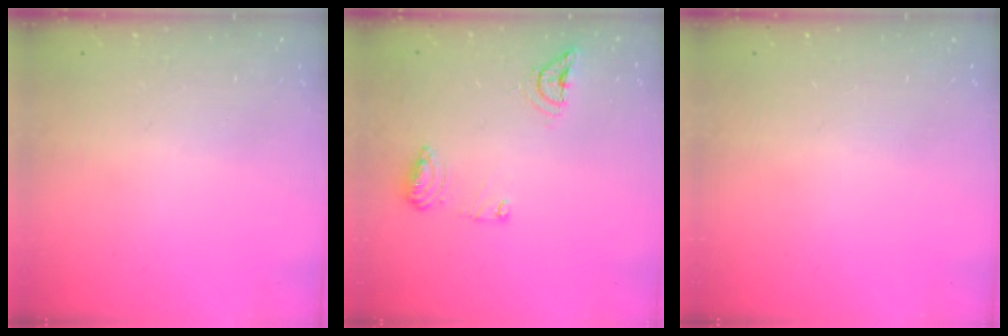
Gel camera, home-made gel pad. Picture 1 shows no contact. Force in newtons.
{"total": 8.5, "press": 8.5, "slide": 0.1}
{"total": 0.0}